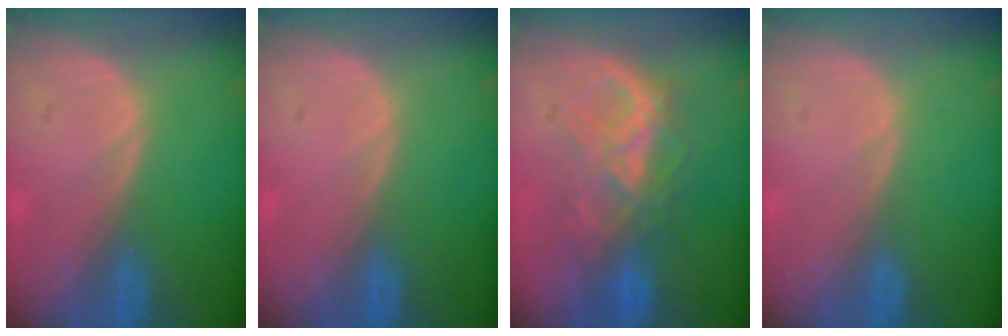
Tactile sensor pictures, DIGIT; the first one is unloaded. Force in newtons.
{"total": 0.0}
{"total": 6.6, "press": 6.6, "slide": 0.4}
{"total": 0.0}